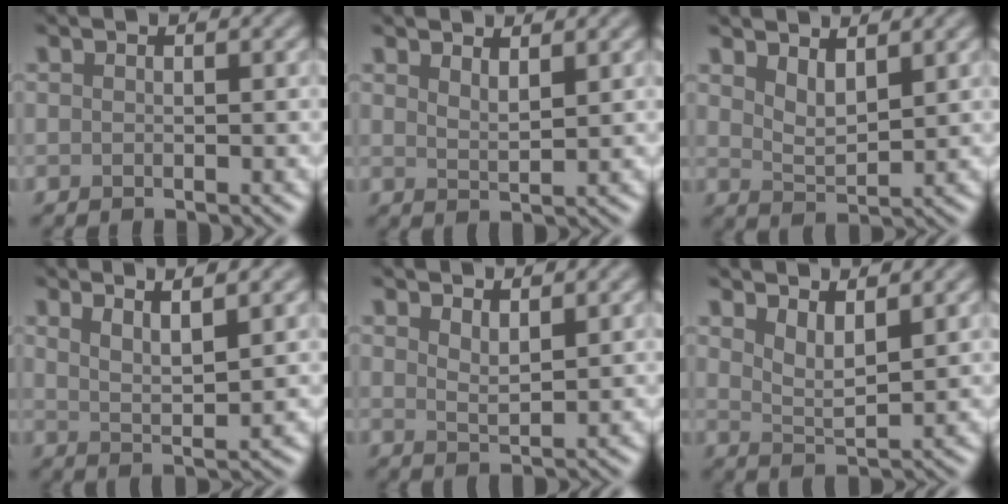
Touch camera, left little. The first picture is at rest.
{"total": 1.9, "force": [1.6, 0.4, 0.9], "torque": [-0.015, -0.001, 0.027]}
{"total": 2.6, "force": [1.8, 0.9, 1.7], "torque": [-0.034, -0.010, 0.038]}
{"total": 3.6, "force": [2.4, 0.6, 2.6], "torque": [-0.037, -0.002, 0.042]}
{"total": 2.0, "force": [1.6, 0.4, 1.1], "torque": [-0.019, -0.004, 0.030]}
{"total": 2.8, "force": [2.0, 0.8, 1.8], "torque": [-0.033, -0.011, 0.040]}